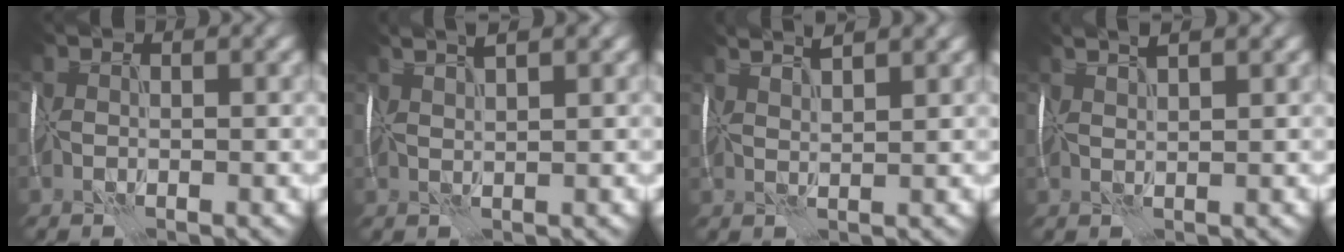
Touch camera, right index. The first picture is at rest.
{"total": 3.1, "force": [2.4, 0.3, 2.0], "torque": [-0.028, 0.020, 0.035]}
{"total": 3.8, "force": [3.2, 0.5, 1.8], "torque": [-0.020, 0.022, 0.036]}
{"total": 2.7, "force": [2.2, 0.2, 1.5], "torque": [-0.022, 0.017, 0.036]}